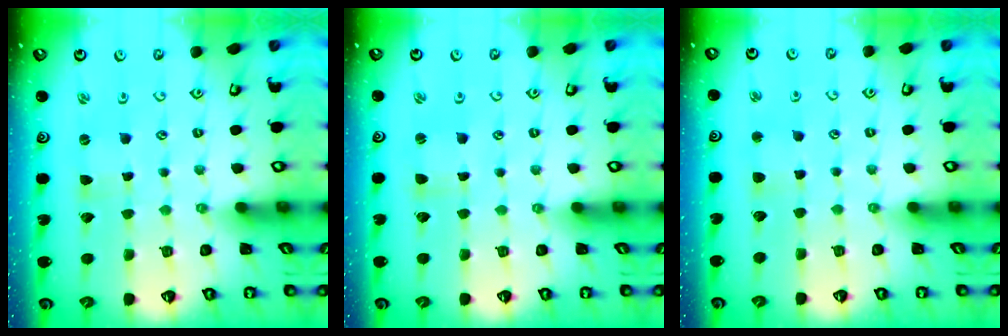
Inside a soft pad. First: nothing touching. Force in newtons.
{"total": 0.8, "press": 0.8, "slide": 0.2}
{"total": 2.8, "press": 2.8, "slide": 0.3}